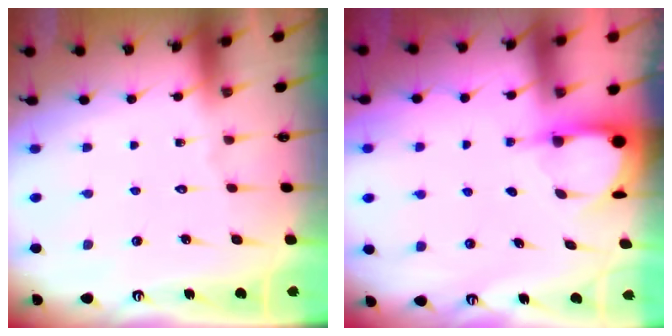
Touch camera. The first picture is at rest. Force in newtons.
{"total": 3.9, "press": 3.9, "slide": 0.3}